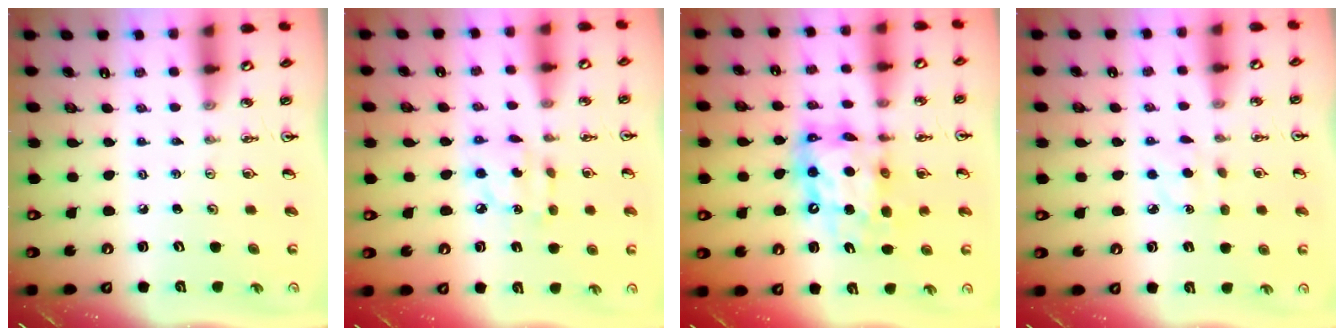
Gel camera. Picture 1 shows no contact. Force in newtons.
{"total": 6.5, "press": 6.5, "slide": 0.3}
{"total": 13.8, "press": 13.7, "slide": 1.2}
{"total": 4.0, "press": 3.9, "slide": 0.5}